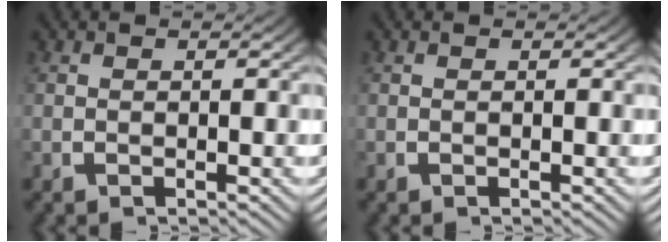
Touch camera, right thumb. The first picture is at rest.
{"total": 0.0}